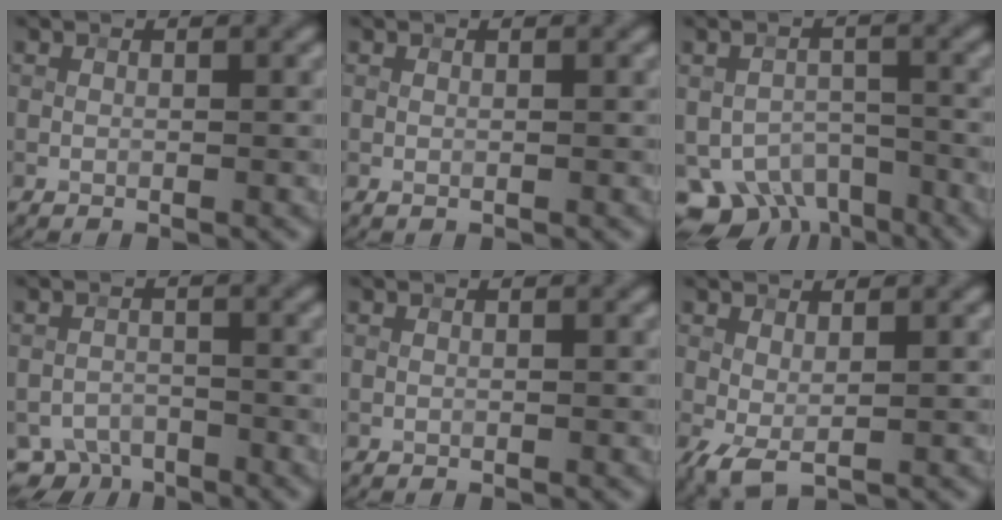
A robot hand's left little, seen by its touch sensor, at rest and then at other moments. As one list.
[{"total": 0.0}, {"total": 6.8, "force": [-4.5, 4.1, 3.0], "torque": [-0.048, -0.024, -0.069]}, {"total": 3.8, "force": [-3.0, 2.1, 1.1], "torque": [-0.010, -0.005, -0.055]}, {"total": 0.0}, {"total": 1.7, "force": [0.2, 0.5, 1.6], "torque": [-0.045, 0.001, 0.002]}]